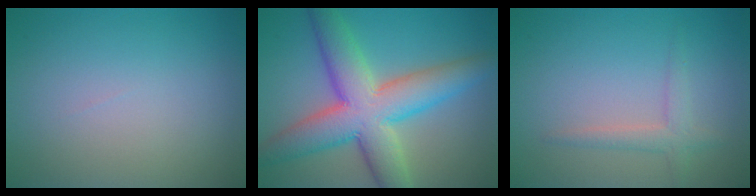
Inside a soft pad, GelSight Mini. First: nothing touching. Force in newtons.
{"total": 9.6, "press": 9.6, "slide": 0.2}
{"total": 1.9, "press": 1.9, "slide": 0.1}